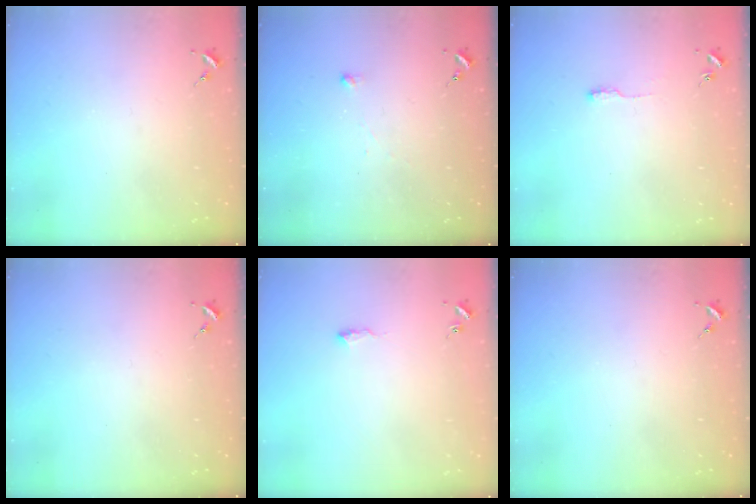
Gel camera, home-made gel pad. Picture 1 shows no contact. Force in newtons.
{"total": 2.5, "press": 2.5, "slide": 0.5}
{"total": 4.8, "press": 4.7, "slide": 0.7}
{"total": 0.0}
{"total": 6.8, "press": 6.7, "slide": 0.8}
{"total": 0.0}